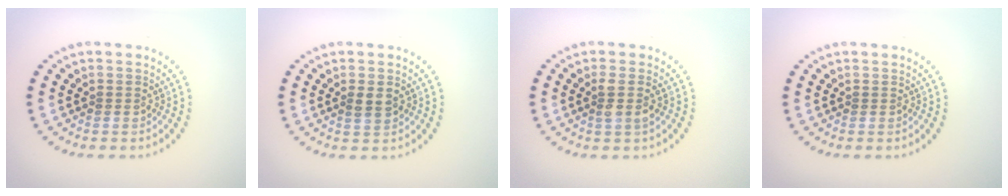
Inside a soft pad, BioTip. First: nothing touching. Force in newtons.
{"total": 1.3, "press": 1.3, "slide": 0.5}
{"total": 1.5, "press": 1.4, "slide": 0.6}
{"total": 0.0}